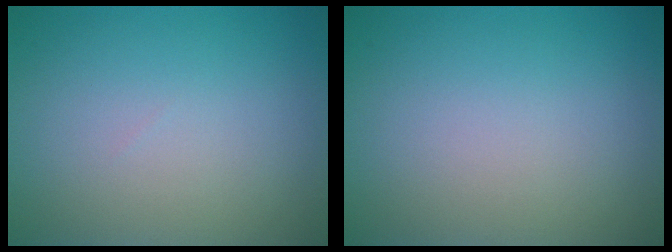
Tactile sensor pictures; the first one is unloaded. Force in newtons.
{"total": 0.0}